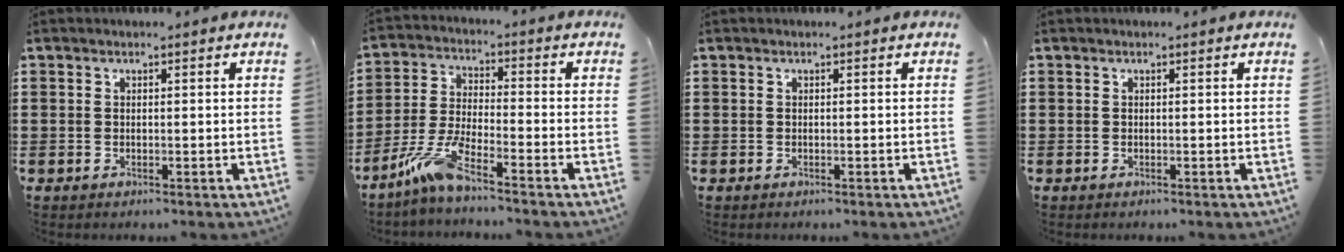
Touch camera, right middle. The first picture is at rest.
{"total": 7.4, "force": [-5.4, 0.7, 5.1], "torque": [-0.123, -0.015, -0.107]}
{"total": 0.0}
{"total": 0.0}